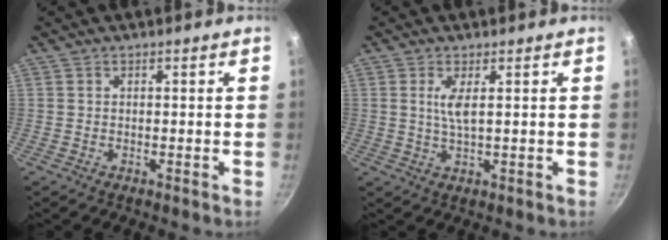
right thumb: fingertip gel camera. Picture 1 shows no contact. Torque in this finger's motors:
{"motor_torque": [0.18, 0.31, 0.63, 0.32, 0.07]}